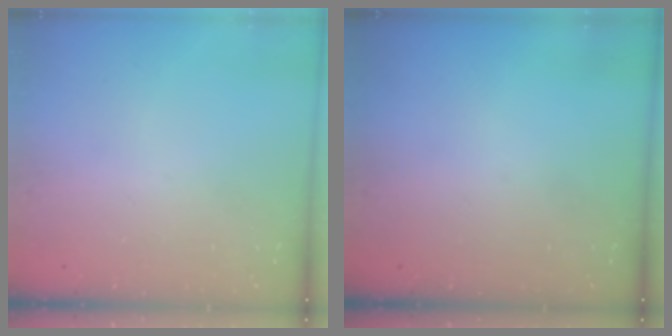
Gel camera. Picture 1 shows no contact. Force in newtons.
{"total": 0.0}